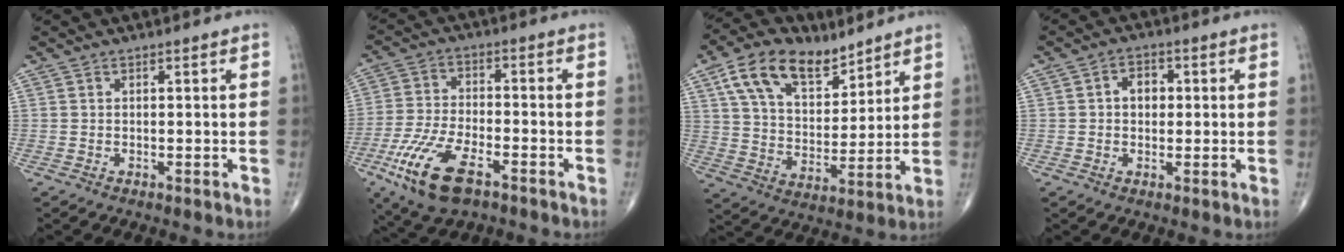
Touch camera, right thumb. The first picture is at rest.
{"total": 13.7, "force": [-7.1, 5.9, 10.2], "torque": [-0.211, 0.008, -0.131]}
{"total": 15.6, "force": [9.3, 8.7, 9.1], "torque": [-0.131, -0.033, 0.172]}
{"total": 4.2, "force": [0.5, 3.1, 2.7], "torque": [-0.028, 0.010, 0.004]}